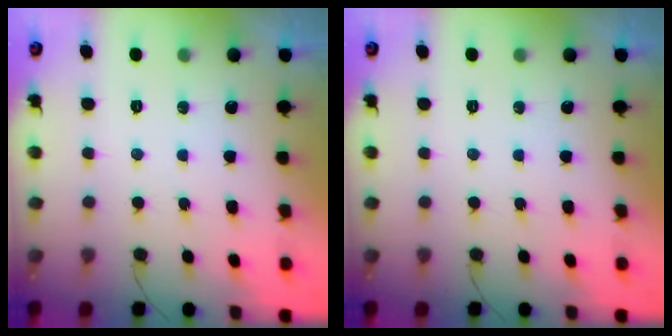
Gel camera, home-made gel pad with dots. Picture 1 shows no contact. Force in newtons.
{"total": 0.0}